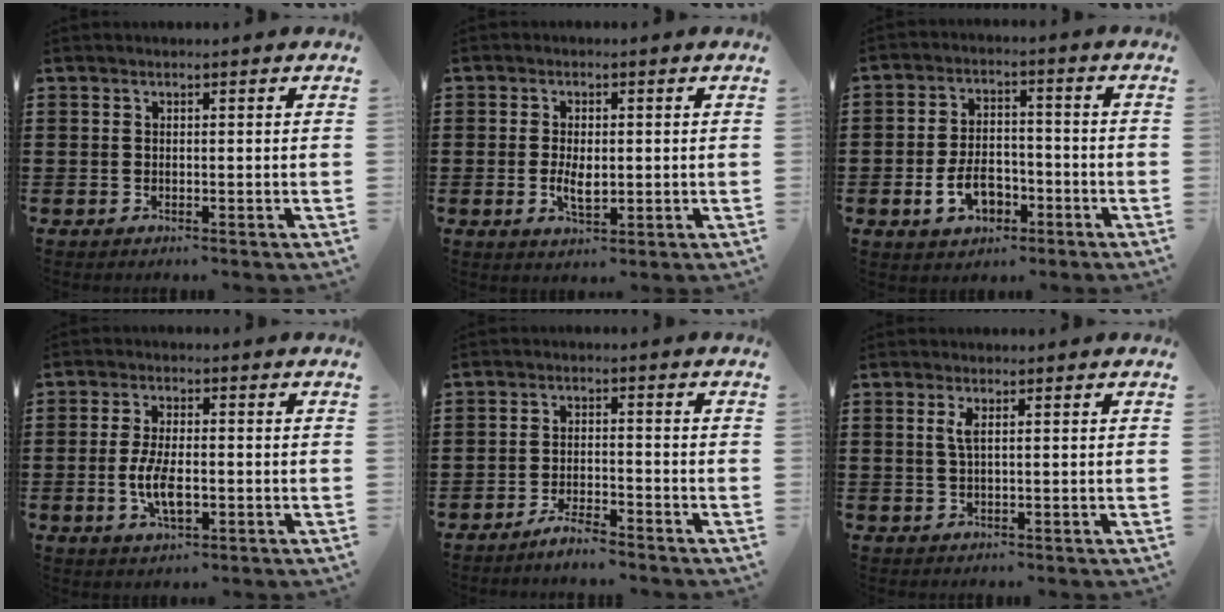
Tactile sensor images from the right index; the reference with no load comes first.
{"total": 3.5, "force": [-0.3, 1.7, 3.0], "torque": [-0.056, 0.003, -0.005]}
{"total": 6.4, "force": [-2.5, 4.0, 4.3], "torque": [-0.077, 0.006, -0.049]}
{"total": 7.0, "force": [-1.8, 2.9, 6.1], "torque": [-0.131, -0.002, -0.036]}
{"total": 3.5, "force": [-3.3, 0.1, 1.0], "torque": [-0.026, 0.004, -0.068]}
{"total": 1.7, "force": [0.5, 0.3, 1.7], "torque": [-0.035, 0.001, 0.007]}